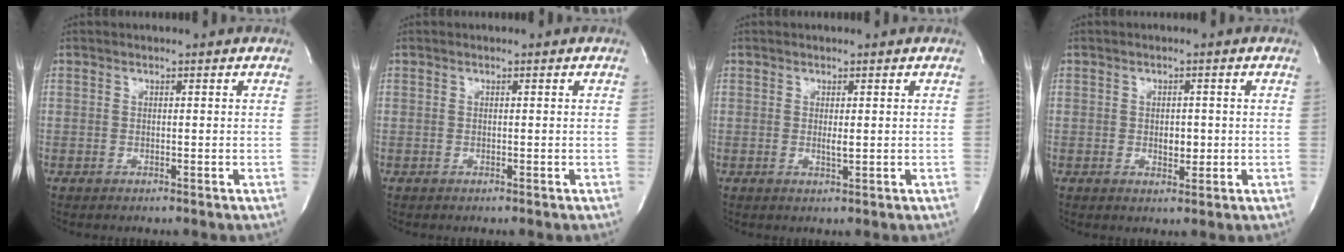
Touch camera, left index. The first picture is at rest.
{"total": 0.0}
{"total": 1.1, "force": [-0.2, 0.1, 1.1], "torque": [-0.023, -0.007, -0.002]}
{"total": 2.2, "force": [-0.6, 1.3, 1.7], "torque": [-0.025, -0.006, -0.007]}